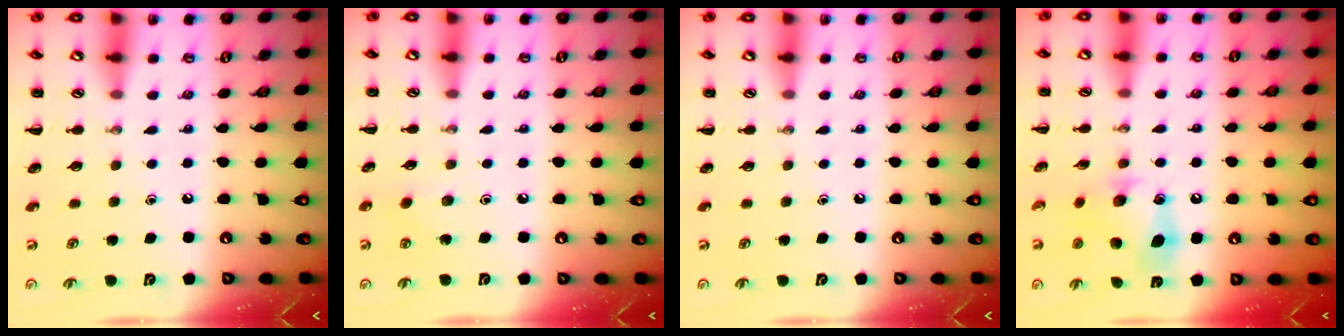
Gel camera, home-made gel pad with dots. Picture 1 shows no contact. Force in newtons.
{"total": 2.6, "press": 2.4, "slide": 0.9}
{"total": 0.0}
{"total": 11.7, "press": 11.6, "slide": 1.6}